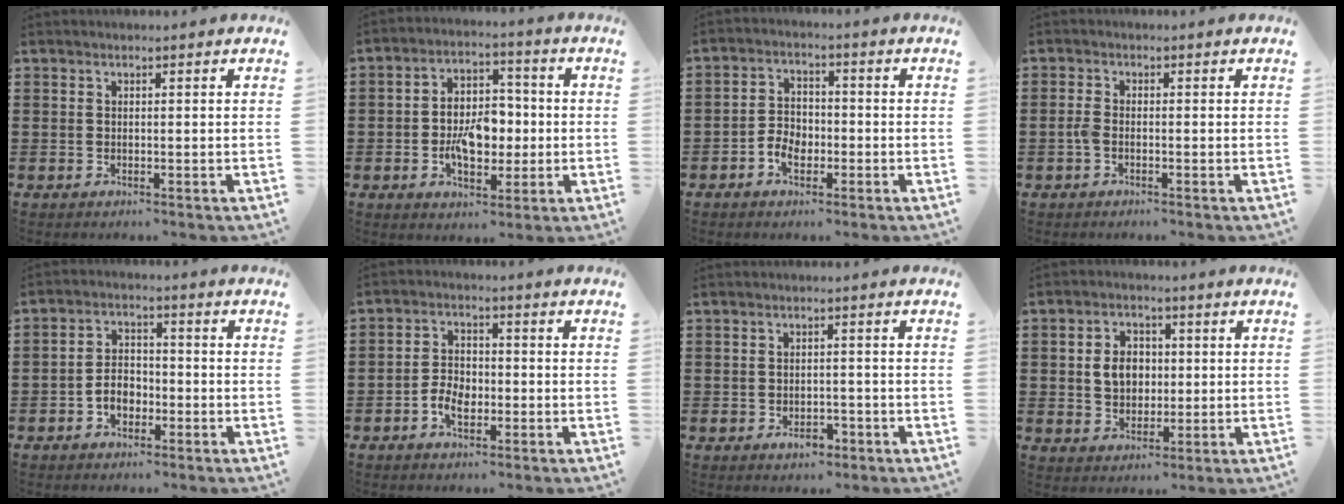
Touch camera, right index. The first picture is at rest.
{"total": 7.3, "force": [-1.2, 4.7, 5.4], "torque": [-0.098, 0.003, -0.028]}
{"total": 3.8, "force": [-2.0, 2.6, 2.1], "torque": [-0.051, 0.000, -0.040]}
{"total": 1.4, "force": [-0.6, 0.6, 1.1], "torque": [-0.029, -0.002, -0.013]}
{"total": 4.1, "force": [-1.8, 2.7, 2.6], "torque": [-0.052, 0.004, -0.034]}
{"total": 4.1, "force": [-1.8, 2.5, 2.7], "torque": [-0.059, 0.000, -0.036]}
{"total": 3.0, "force": [-1.4, 1.8, 1.9], "torque": [-0.043, -0.002, -0.028]}
{"total": 5.3, "force": [0.2, 4.2, 3.2], "torque": [-0.072, 0.009, -0.003]}